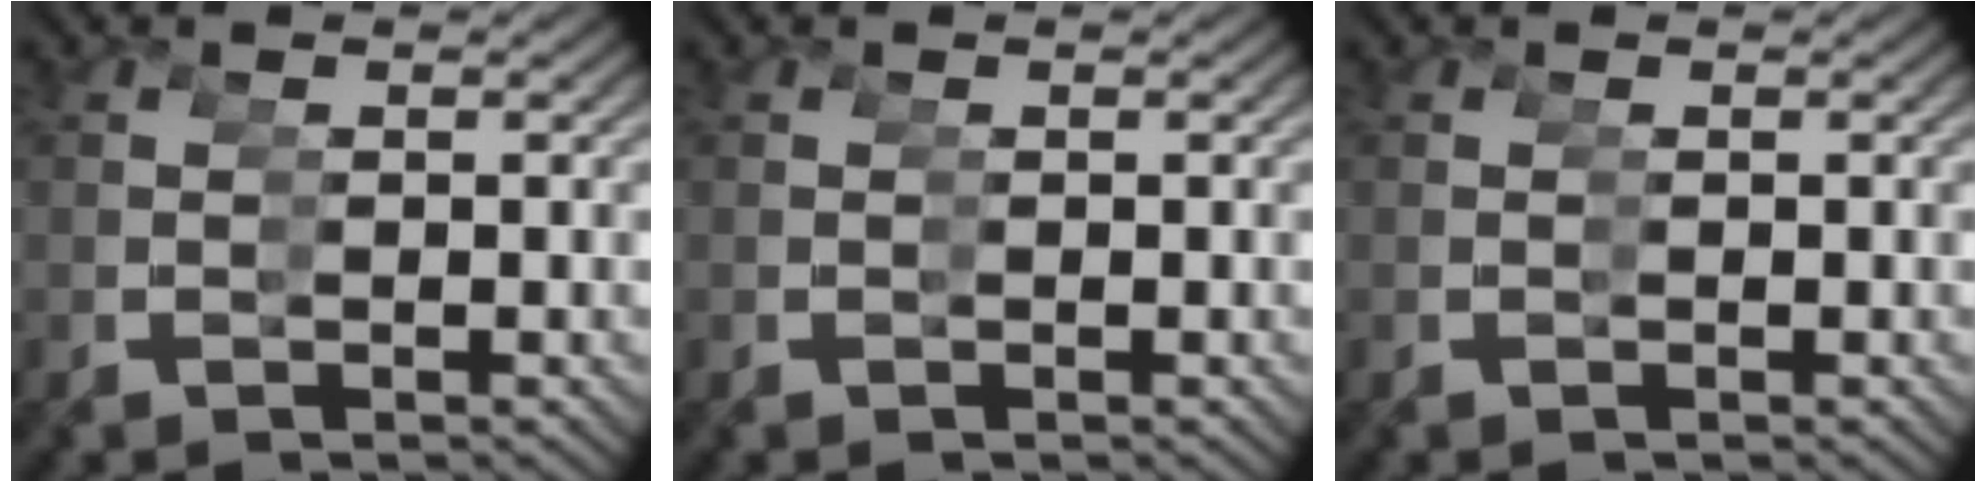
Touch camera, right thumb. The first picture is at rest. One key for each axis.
{"total": 0.0}
{"total": 0.0}